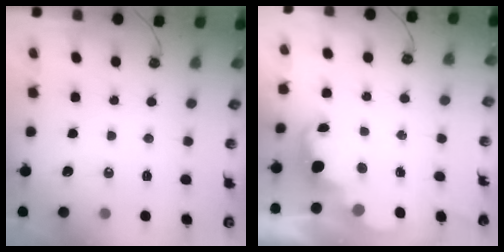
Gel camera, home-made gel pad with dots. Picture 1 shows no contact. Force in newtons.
{"total": 2.5, "press": 2.4, "slide": 0.6}